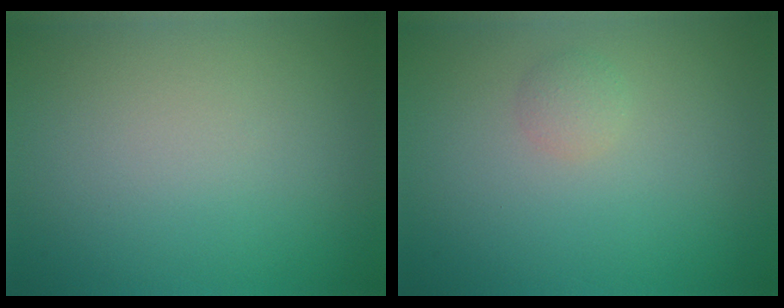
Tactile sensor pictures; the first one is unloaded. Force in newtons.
{"total": 1.1, "press": 1.1, "slide": 0.0}